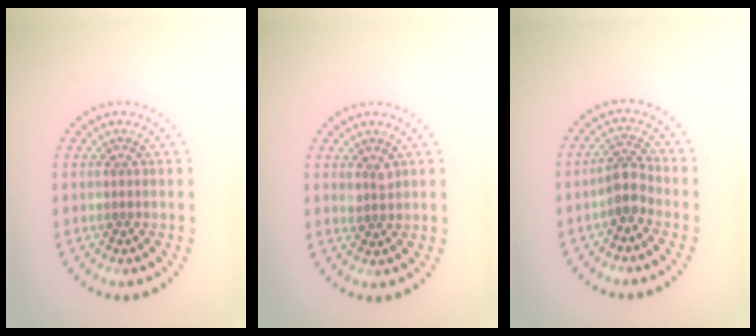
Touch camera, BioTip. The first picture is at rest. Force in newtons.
{"total": 1.1, "press": 1.1, "slide": 0.4}
{"total": 2.3, "press": 2.0, "slide": 1.3}